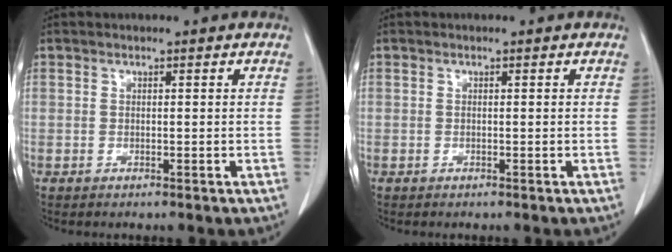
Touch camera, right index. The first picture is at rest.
{"total": 0.0}